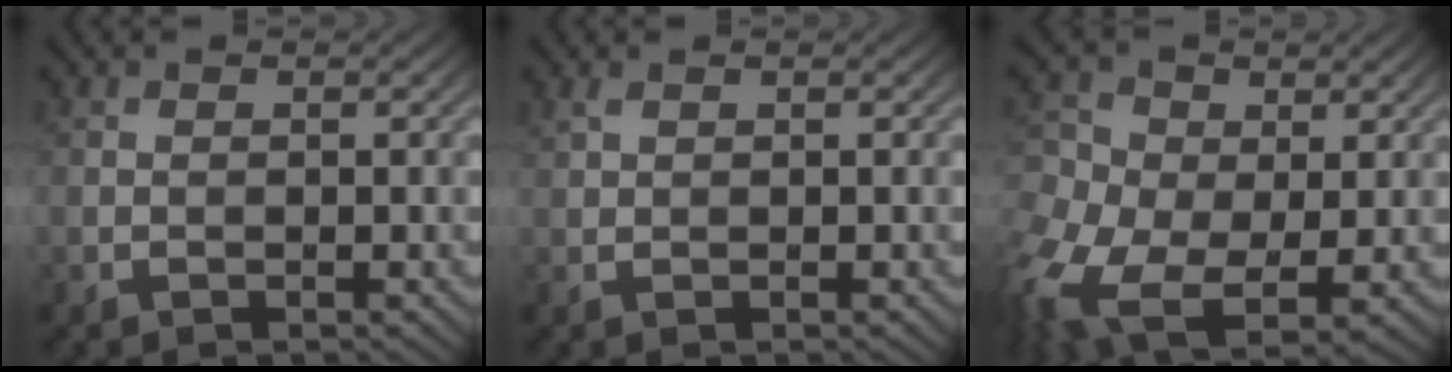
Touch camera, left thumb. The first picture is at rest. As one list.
[{"total": 0.9, "force": [0.7, 0.2, 0.6], "torque": [-0.017, 0.005, 0.014]}, {"total": 12.5, "force": [-4.0, 8.1, 8.7], "torque": [-0.246, -0.036, -0.075]}]